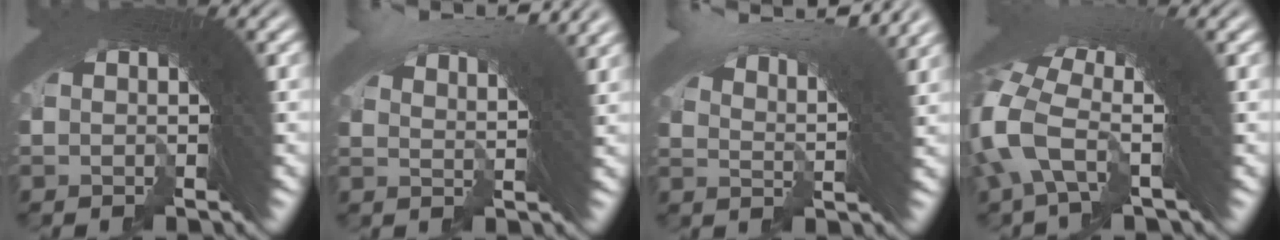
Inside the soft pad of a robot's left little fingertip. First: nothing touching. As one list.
[{"total": 5.3, "force": [4.4, -0.4, 2.9], "torque": [-0.037, 0.018, 0.067]}, {"total": 7.2, "force": [5.4, 0.6, 4.7], "torque": [-0.064, 0.021, 0.082]}, {"total": 3.4, "force": [-0.5, 1.5, 3.1], "torque": [-0.075, -0.003, -0.008]}]